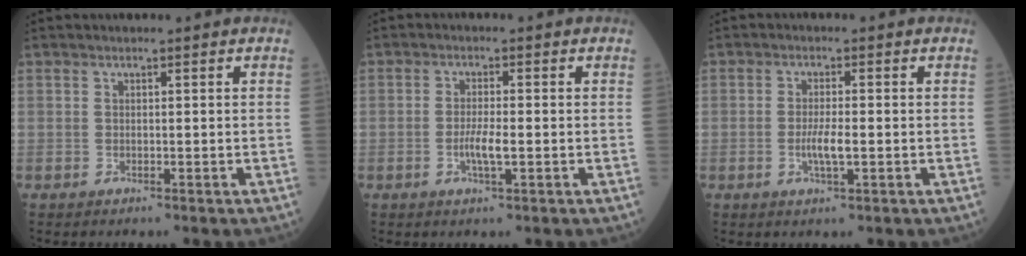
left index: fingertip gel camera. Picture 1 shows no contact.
{"total": 3.0, "force": [-0.9, 0.3, 2.9], "torque": [-0.053, -0.004, -0.016]}
{"total": 3.1, "force": [-0.8, 0.4, 3.0], "torque": [-0.055, -0.005, -0.014]}